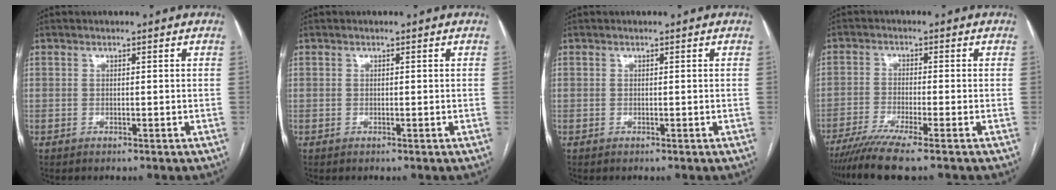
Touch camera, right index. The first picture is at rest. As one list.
[{"total": 0.0}, {"total": 0.0}, {"total": 7.9, "force": [-6.1, -0.8, 4.9], "torque": [-0.075, -0.019, -0.102]}]